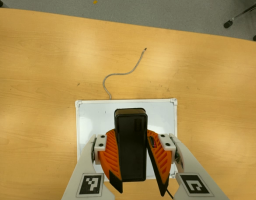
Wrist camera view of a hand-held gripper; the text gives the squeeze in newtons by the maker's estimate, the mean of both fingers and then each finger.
{"total": 9.0, "left": 9.2, "right": 8.8}